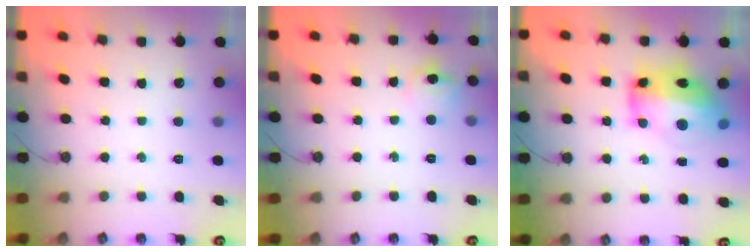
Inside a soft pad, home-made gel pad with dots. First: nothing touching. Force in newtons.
{"total": 7.7, "press": 7.6, "slide": 0.8}
{"total": 15.1, "press": 15.0, "slide": 1.3}